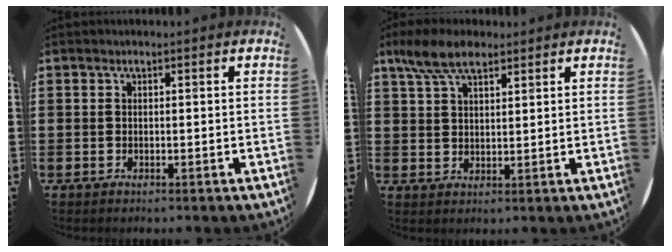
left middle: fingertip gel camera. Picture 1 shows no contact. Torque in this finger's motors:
{"motor_torque": [1.19, -0.95, 0.18, 0.06]}